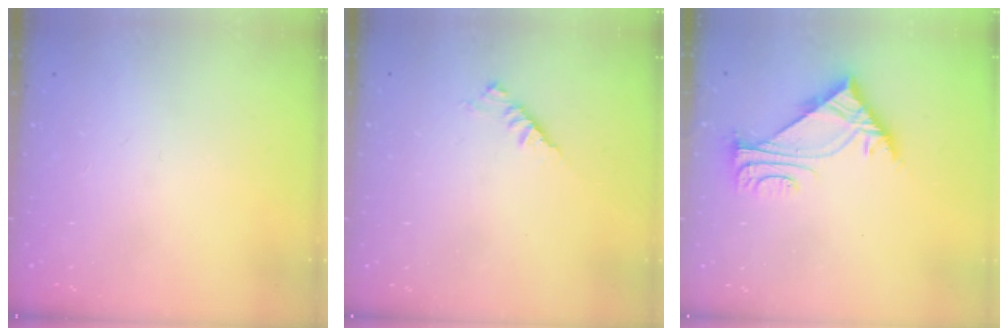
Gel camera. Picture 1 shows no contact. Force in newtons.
{"total": 2.9, "press": 2.8, "slide": 0.7}
{"total": 6.0, "press": 6.0, "slide": 0.5}